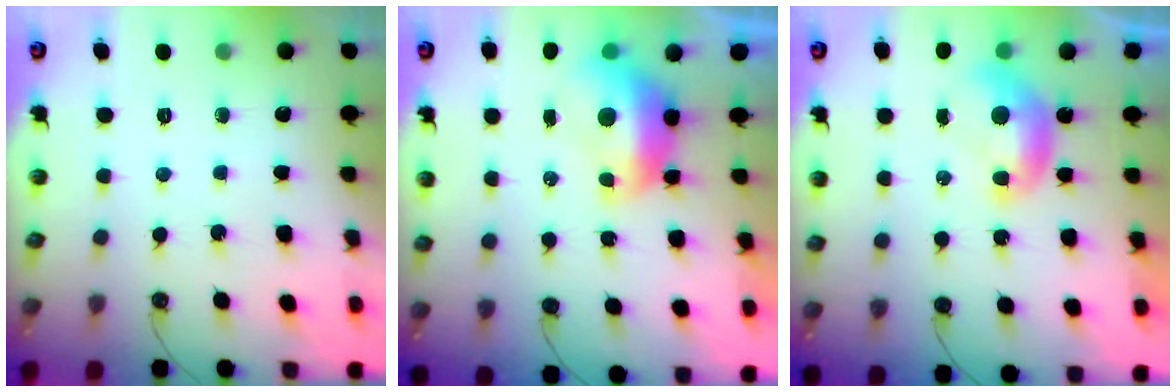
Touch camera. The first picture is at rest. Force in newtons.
{"total": 2.1, "press": 2.0, "slide": 0.6}
{"total": 0.0}